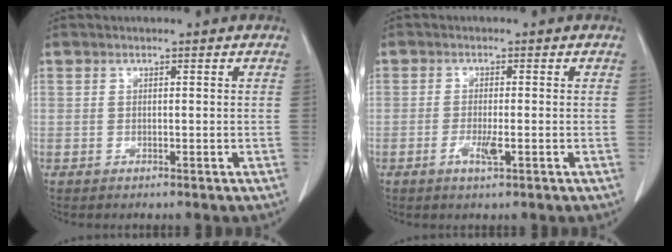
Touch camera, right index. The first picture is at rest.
{"total": 2.6, "force": [-1.0, 0.2, 2.4], "torque": [-0.048, -0.005, -0.017]}